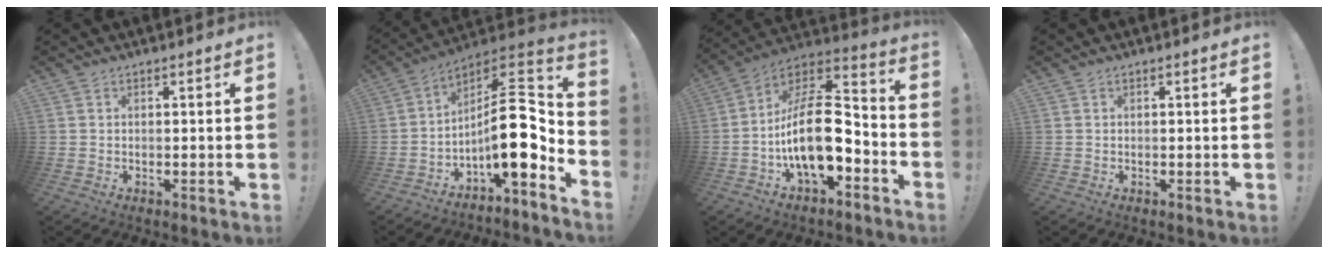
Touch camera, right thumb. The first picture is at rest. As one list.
[{"total": 16.9, "force": [-2.4, 6.2, 15.6], "torque": [-0.246, -0.001, -0.039]}, {"total": 19.6, "force": [-3.9, 9.8, 16.5], "torque": [-0.300, 0.017, -0.060]}, {"total": 0.0}]